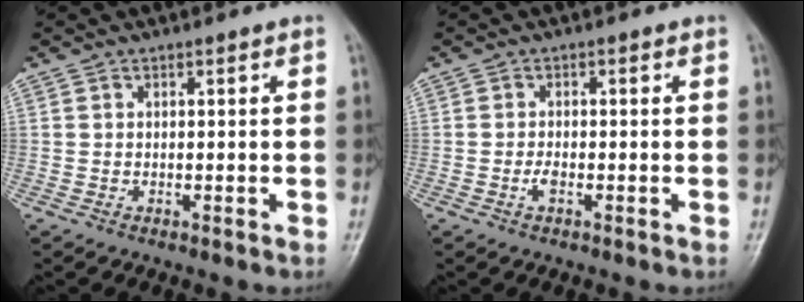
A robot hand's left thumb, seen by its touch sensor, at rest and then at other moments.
{"total": 1.6, "force": [-0.7, 0.7, 1.3], "torque": [-0.024, 0.001, -0.017]}